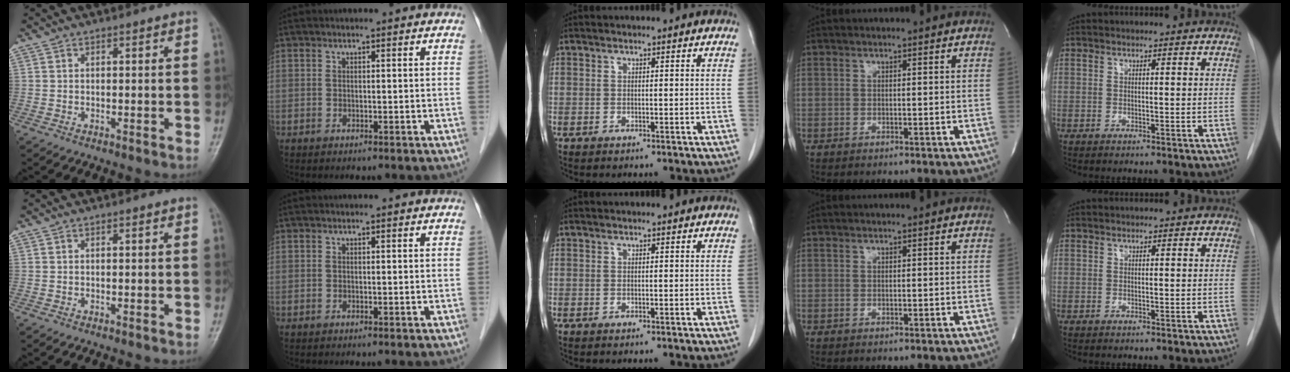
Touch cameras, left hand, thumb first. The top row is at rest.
{}